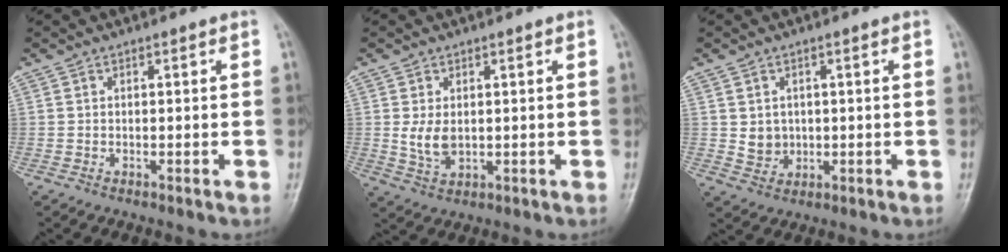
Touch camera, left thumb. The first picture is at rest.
{"total": 4.4, "force": [0.8, 2.7, 3.4], "torque": [-0.058, -0.012, 0.023]}
{"total": 3.6, "force": [0.7, 3.1, 1.6], "torque": [-0.015, -0.008, 0.022]}